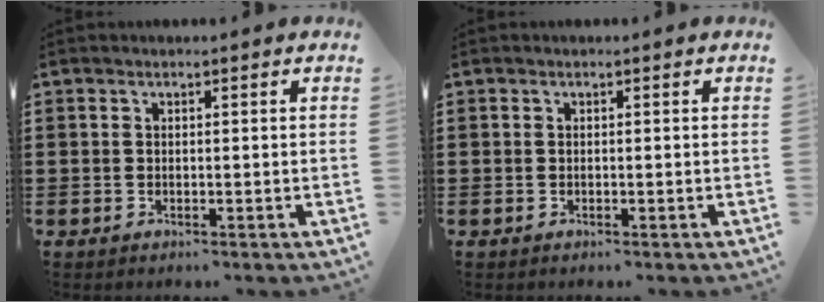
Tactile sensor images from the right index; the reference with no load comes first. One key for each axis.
{"total": 0.0}